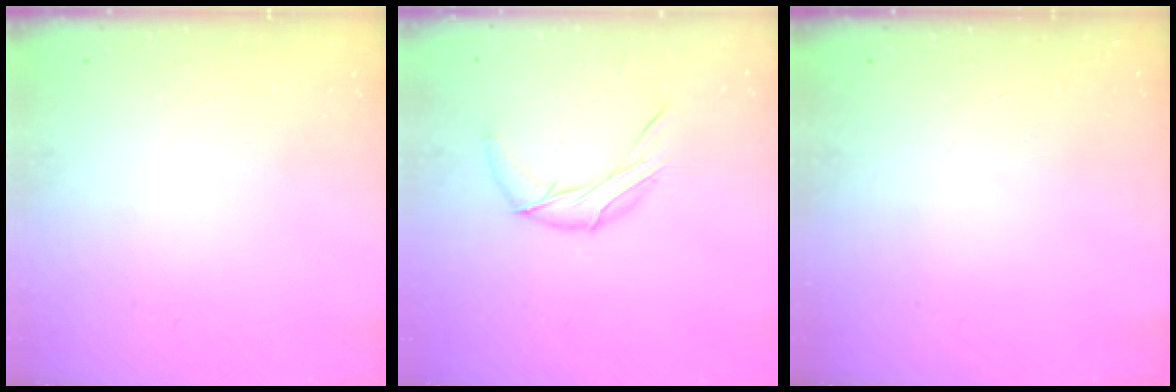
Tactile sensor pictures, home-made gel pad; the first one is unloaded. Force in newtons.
{"total": 8.4, "press": 8.4, "slide": 0.3}
{"total": 0.0}